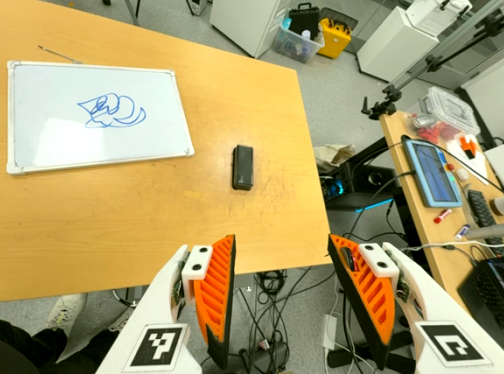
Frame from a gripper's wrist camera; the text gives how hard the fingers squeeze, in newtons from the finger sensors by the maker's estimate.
{"total": 0.0}